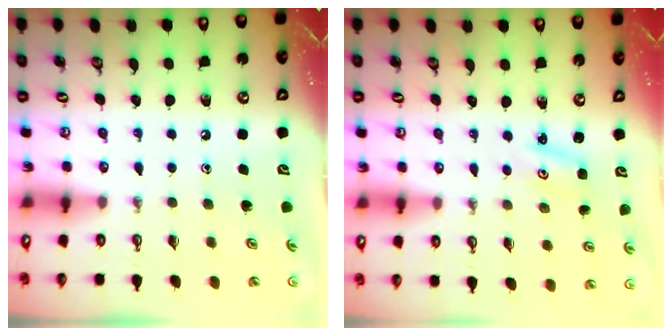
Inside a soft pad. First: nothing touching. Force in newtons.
{"total": 2.2, "press": 2.2, "slide": 0.3}